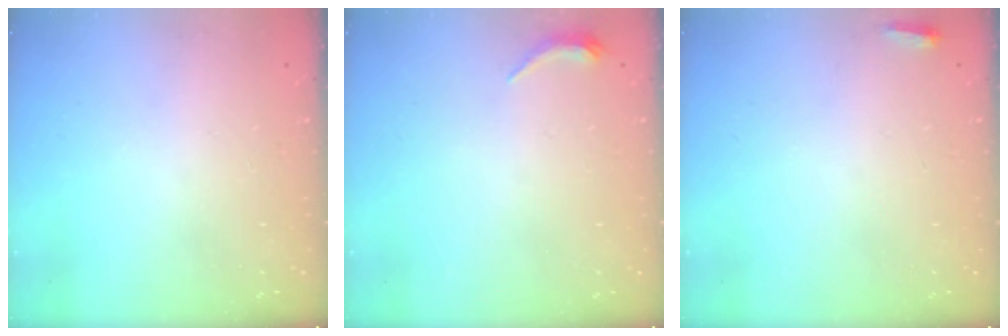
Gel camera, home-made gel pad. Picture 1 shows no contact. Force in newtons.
{"total": 4.8, "press": 4.7, "slide": 0.9}
{"total": 2.7, "press": 2.6, "slide": 0.9}